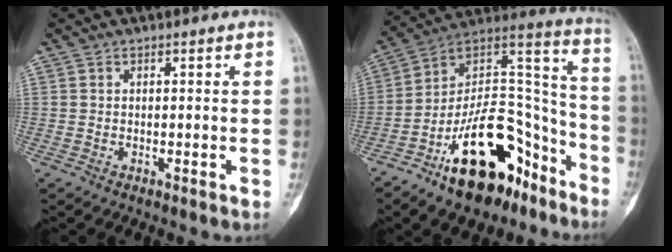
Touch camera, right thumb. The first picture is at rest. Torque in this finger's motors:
{"motor_torque": [3.14, 1.82, 1.35, -1.42, 0.61]}